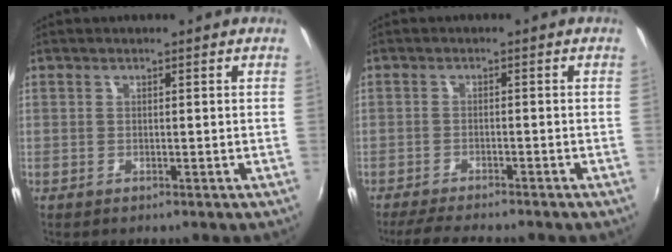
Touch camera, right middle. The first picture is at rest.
{"total": 6.9, "force": [-6.1, 0.6, 3.2], "torque": [-0.077, -0.018, -0.098]}